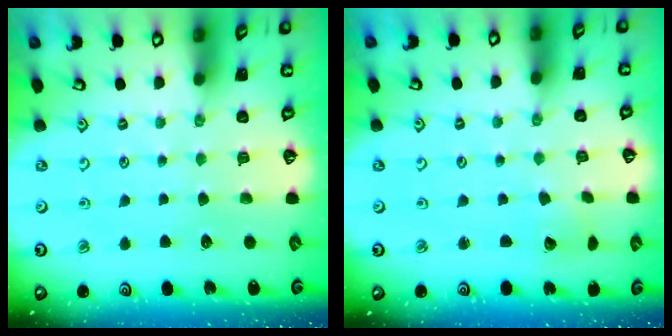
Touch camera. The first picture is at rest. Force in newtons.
{"total": 2.9, "press": 2.9, "slide": 0.2}